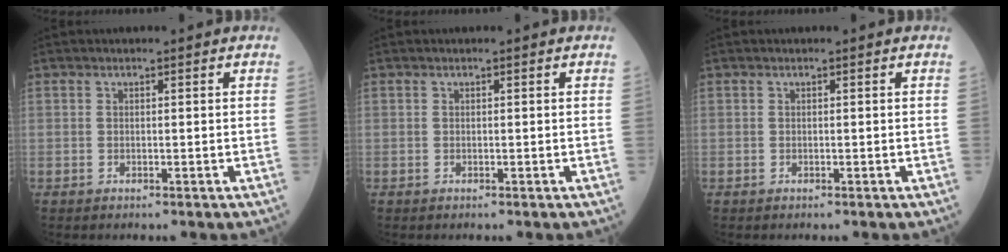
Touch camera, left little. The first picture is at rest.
{"total": 0.0}
{"total": 0.0}